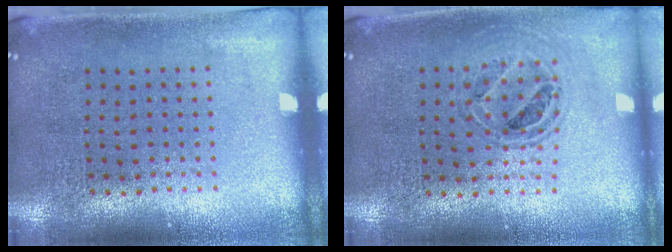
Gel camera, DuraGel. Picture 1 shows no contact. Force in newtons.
{"total": 0.8, "press": 0.8, "slide": 0.0}